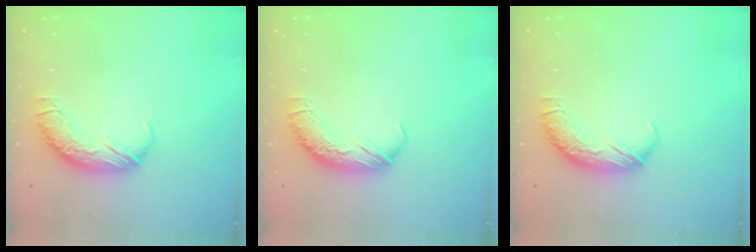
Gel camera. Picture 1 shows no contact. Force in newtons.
{"total": 0.0}
{"total": 0.0}